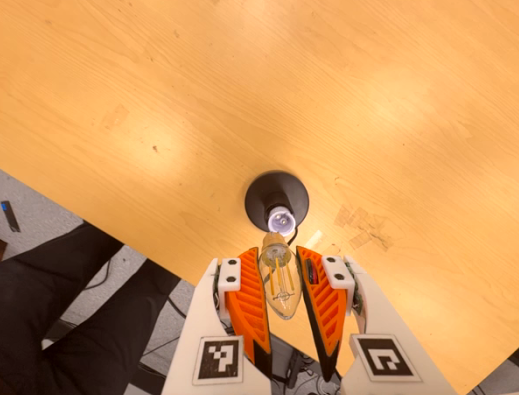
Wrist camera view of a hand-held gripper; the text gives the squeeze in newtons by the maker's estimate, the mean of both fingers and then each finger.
{"total": 16.9, "left": 18.9, "right": 15.0}